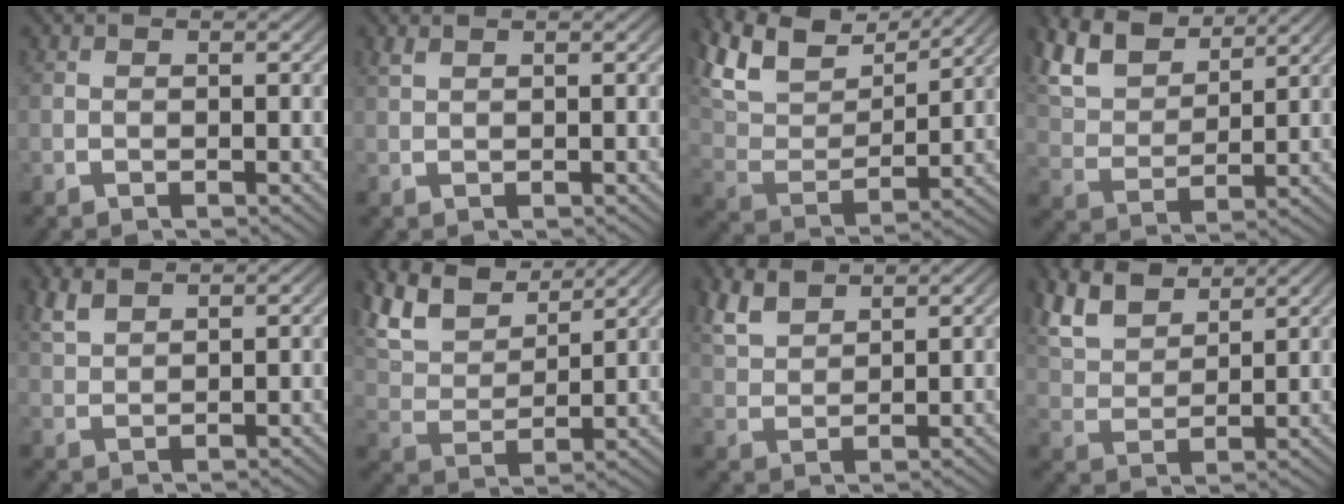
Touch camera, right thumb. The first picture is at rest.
{"total": 0.9, "force": [0.9, 0.0, 0.3], "torque": [-0.009, 0.004, 0.021]}
{"total": 10.0, "force": [6.1, 5.2, 6.0], "torque": [-0.131, 0.009, 0.105]}
{"total": 6.8, "force": [5.1, 2.9, 3.4], "torque": [-0.077, 0.007, 0.099]}
{"total": 2.4, "force": [2.2, 0.6, 0.9], "torque": [-0.019, 0.007, 0.051]}
{"total": 7.5, "force": [5.6, 3.2, 3.9], "torque": [-0.087, 0.009, 0.104]}
{"total": 3.7, "force": [3.2, 1.2, 1.5], "torque": [-0.032, 0.005, 0.071]}
{"total": 5.7, "force": [4.5, 2.2, 2.7], "torque": [-0.062, 0.007, 0.091]}